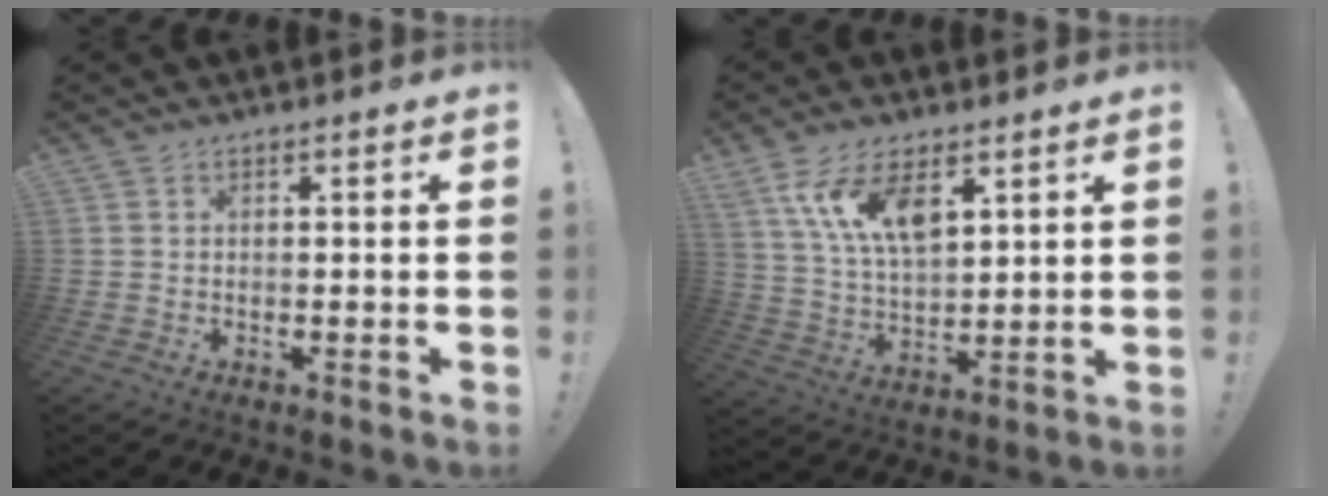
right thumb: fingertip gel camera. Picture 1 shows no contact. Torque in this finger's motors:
{"motor_torque": [-0.01, 0.56, 0.82, 0.97, 0.11]}